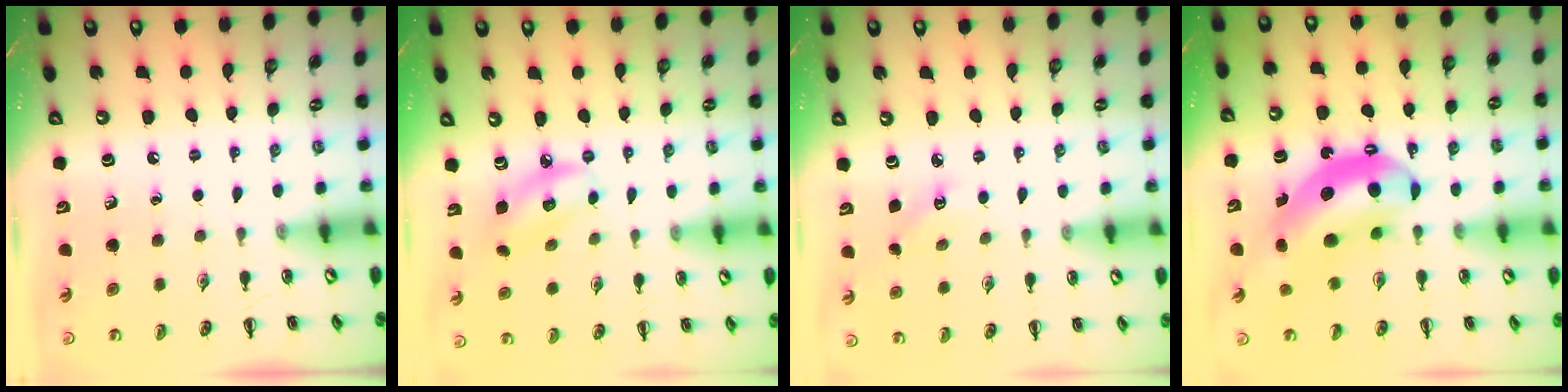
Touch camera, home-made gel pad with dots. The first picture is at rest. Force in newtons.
{"total": 6.3, "press": 6.1, "slide": 1.2}
{"total": 2.1, "press": 2.0, "slide": 0.6}
{"total": 13.3, "press": 12.7, "slide": 3.7}